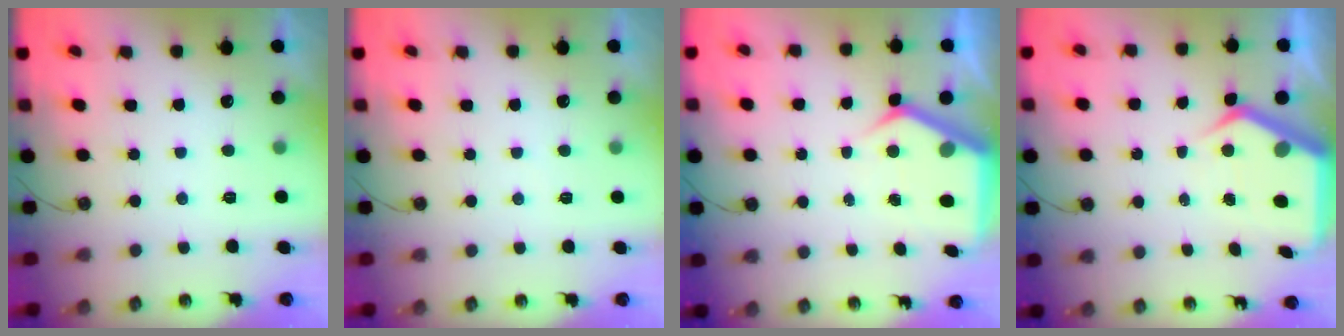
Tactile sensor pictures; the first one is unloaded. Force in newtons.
{"total": 3.5, "press": 3.5, "slide": 0.4}
{"total": 8.4, "press": 8.3, "slide": 0.7}
{"total": 7.1, "press": 7.1, "slide": 0.4}